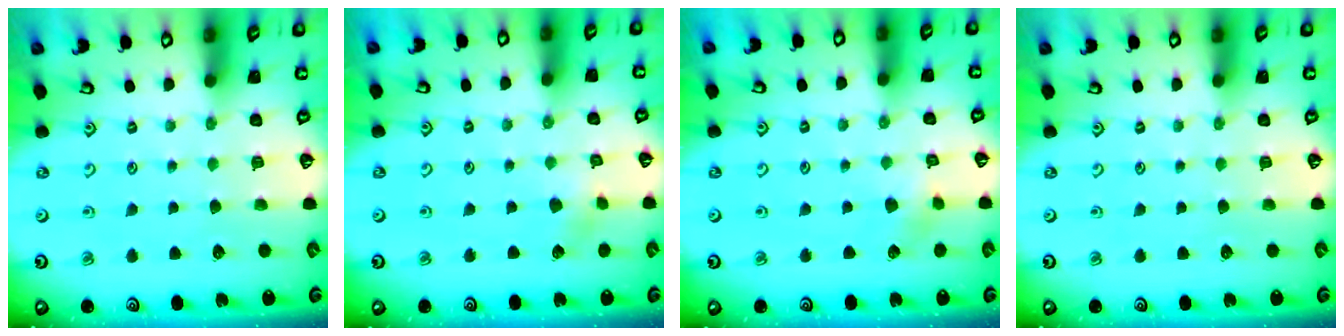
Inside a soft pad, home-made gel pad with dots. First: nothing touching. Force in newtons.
{"total": 2.7, "press": 2.6, "slide": 0.5}
{"total": 3.7, "press": 3.7, "slide": 0.5}
{"total": 0.0}